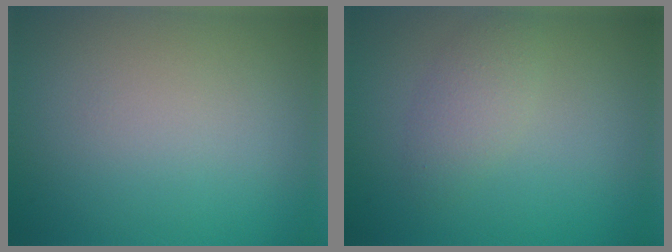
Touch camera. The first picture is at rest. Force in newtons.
{"total": 2.1, "press": 2.1, "slide": 0.2}